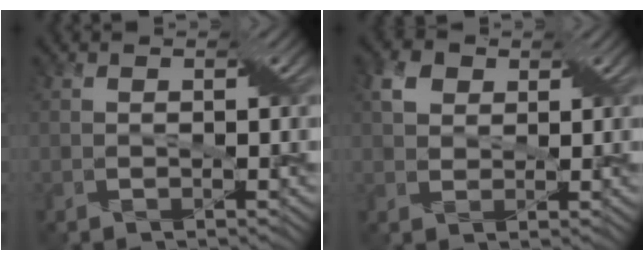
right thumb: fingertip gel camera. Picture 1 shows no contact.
{"total": 3.4, "force": [1.6, 2.5, 1.6], "torque": [-0.039, 0.006, 0.027]}